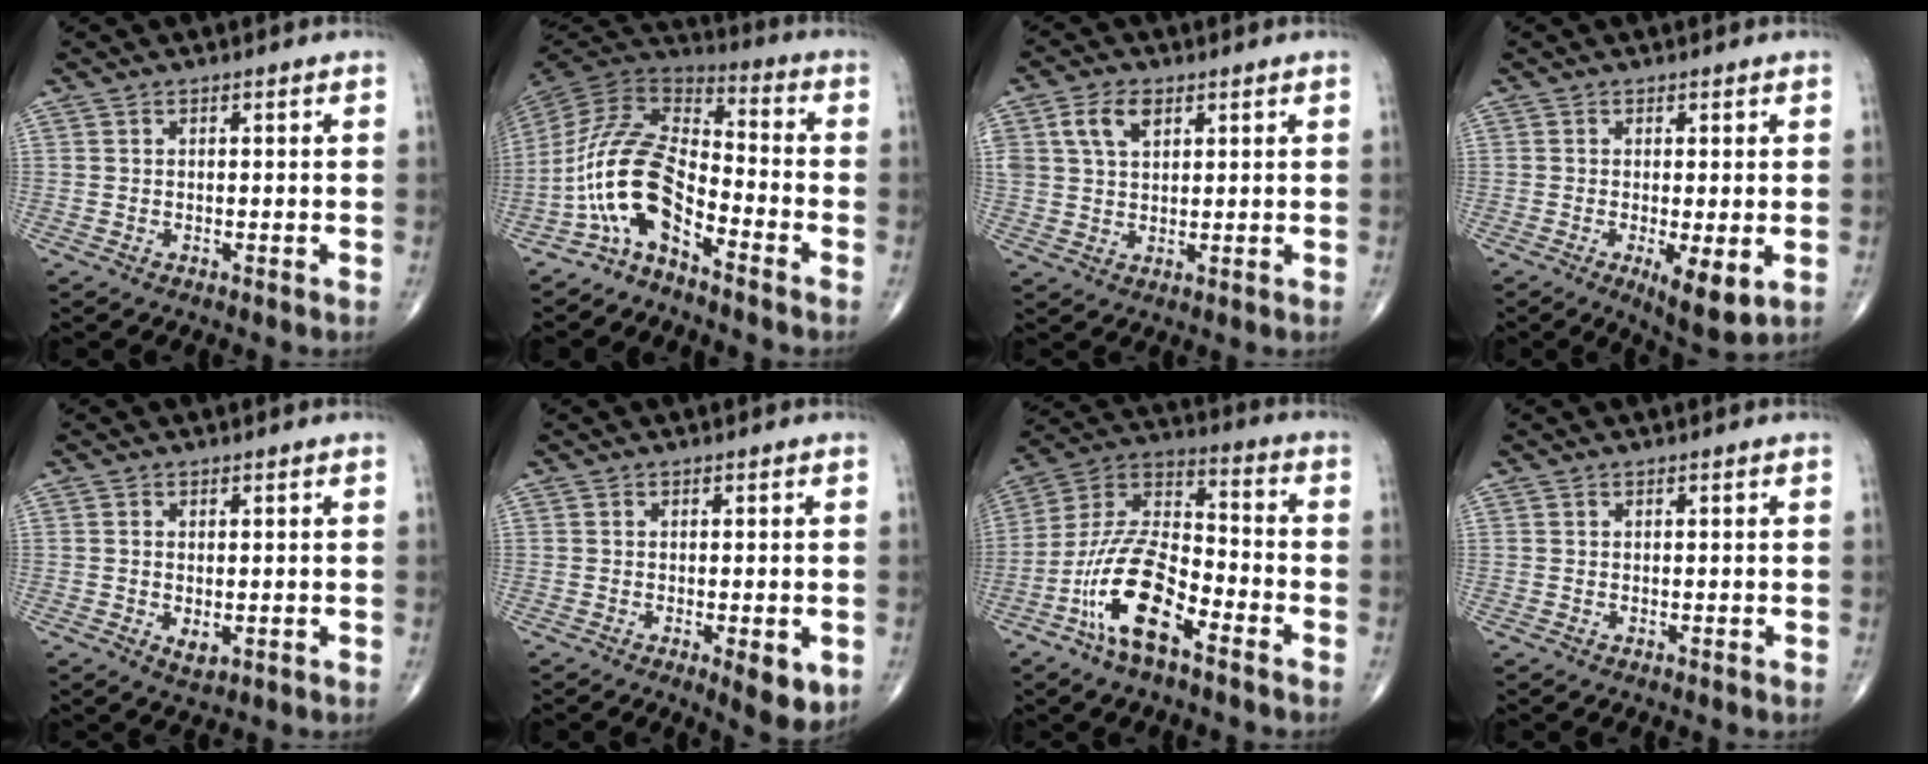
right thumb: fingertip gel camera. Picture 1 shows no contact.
{"total": 13.1, "force": [-6.9, 5.6, 9.7], "torque": [-0.185, 0.082, -0.143]}
{"total": 6.1, "force": [2.6, 3.8, 4.0], "torque": [-0.068, -0.001, 0.050]}
{"total": 6.8, "force": [-1.7, 2.0, 6.3], "torque": [-0.097, -0.022, -0.024]}
{"total": 2.6, "force": [-0.5, 1.4, 2.2], "torque": [-0.032, -0.005, -0.004]}
{"total": 5.6, "force": [-1.7, 1.8, 5.0], "torque": [-0.057, -0.012, -0.019]}
{"total": 16.3, "force": [-8.1, 6.6, 12.5], "torque": [-0.238, 0.057, -0.158]}
{"total": 0.0}